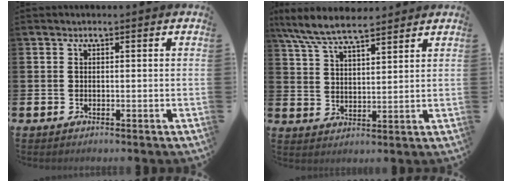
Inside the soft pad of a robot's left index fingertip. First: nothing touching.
{"total": 7.6, "force": [7.0, 1.3, 2.7], "torque": [-0.080, -0.023, 0.128]}